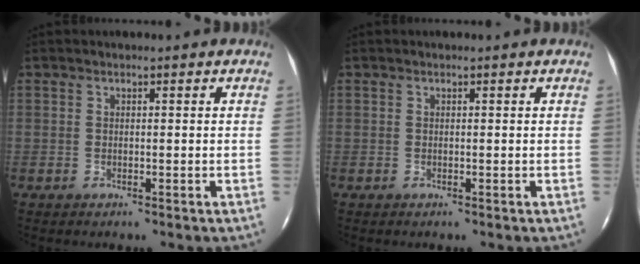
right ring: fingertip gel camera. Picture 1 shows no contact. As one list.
[{"total": 0.0}]